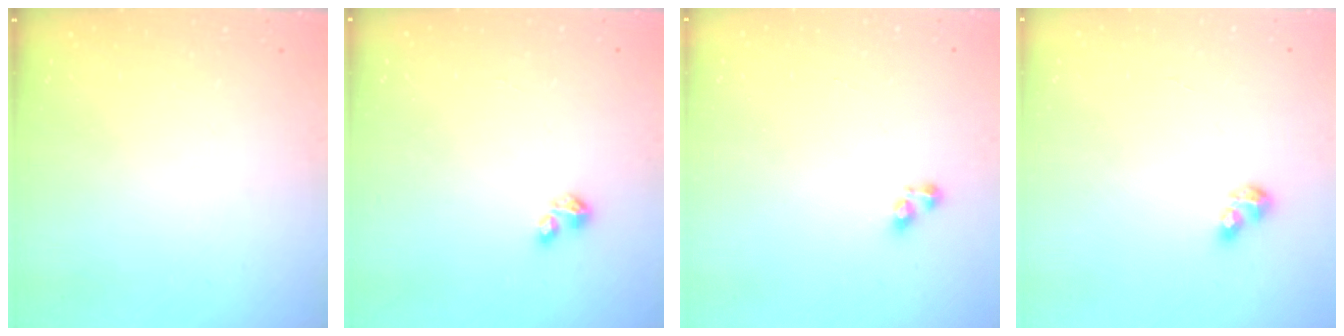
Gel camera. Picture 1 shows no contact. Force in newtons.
{"total": 2.7, "press": 2.7, "slide": 0.4}
{"total": 3.6, "press": 3.6, "slide": 0.1}
{"total": 3.5, "press": 3.5, "slide": 0.3}